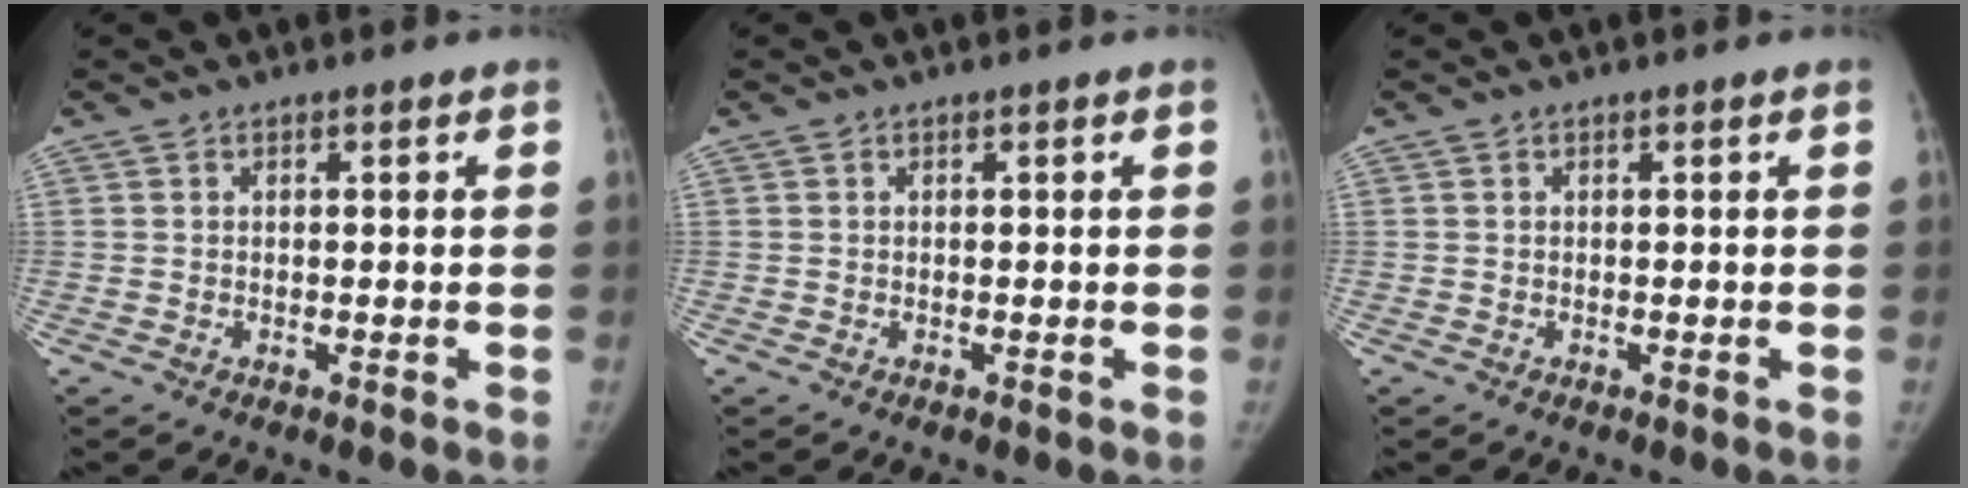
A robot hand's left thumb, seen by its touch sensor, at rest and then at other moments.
{"total": 0.0}
{"total": 0.0}